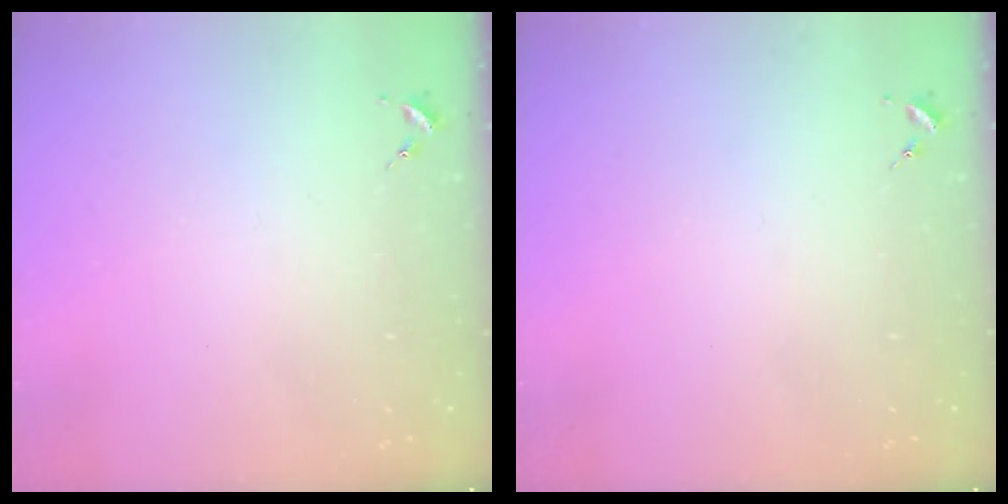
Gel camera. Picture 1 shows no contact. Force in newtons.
{"total": 0.0}